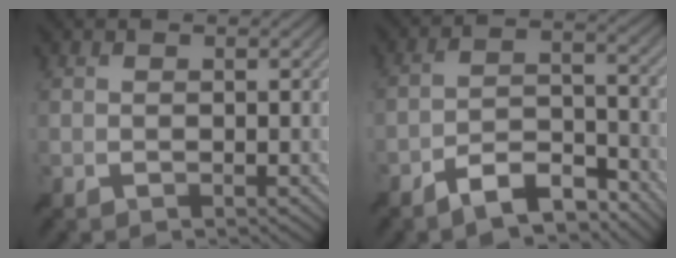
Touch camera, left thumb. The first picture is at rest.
{"total": 7.7, "force": [-6.1, 2.2, 4.2], "torque": [-0.071, 0.002, -0.116]}